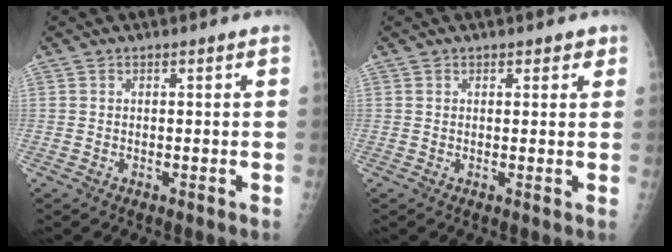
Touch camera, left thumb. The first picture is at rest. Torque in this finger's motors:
{"motor_torque": [-0.39, -0.21, -0.35, -0.25, 0.06]}